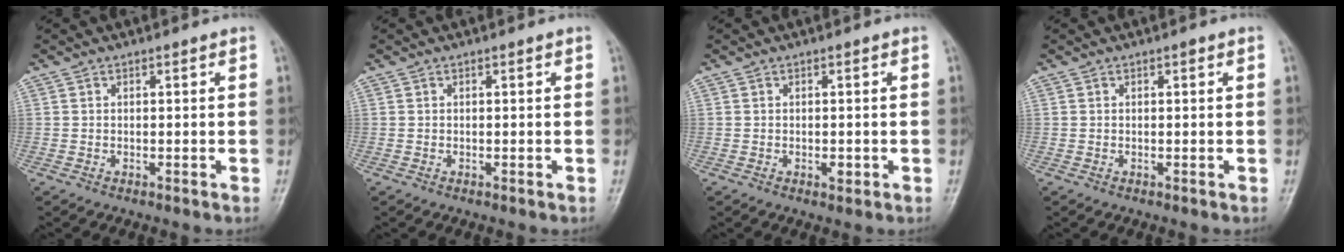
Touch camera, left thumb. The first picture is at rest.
{"total": 0.0}
{"total": 1.7, "force": [-0.4, 0.9, 1.4], "torque": [-0.014, -0.001, -0.004]}
{"total": 0.5, "force": [0.2, 0.1, 0.5], "torque": [-0.008, 0.001, 0.002]}